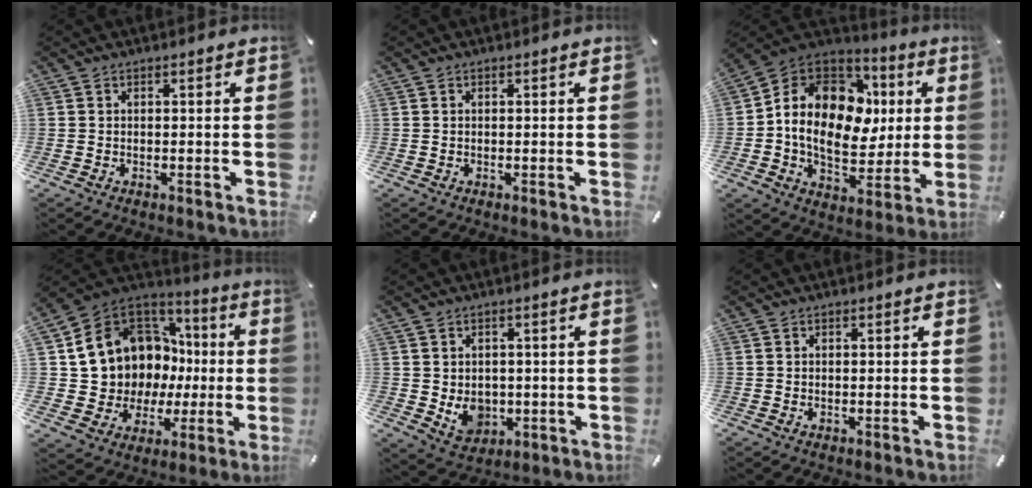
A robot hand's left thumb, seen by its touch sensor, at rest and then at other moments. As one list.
[{"total": 0.0}, {"total": 16.3, "force": [1.4, 13.1, 9.6], "torque": [-0.179, -0.003, 0.027]}, {"total": 12.4, "force": [4.1, 11.3, 2.8], "torque": [-0.057, -0.059, 0.097]}, {"total": 6.1, "force": [-0.3, 5.4, 2.6], "torque": [-0.033, -0.003, -0.004]}, {"total": 0.0}]